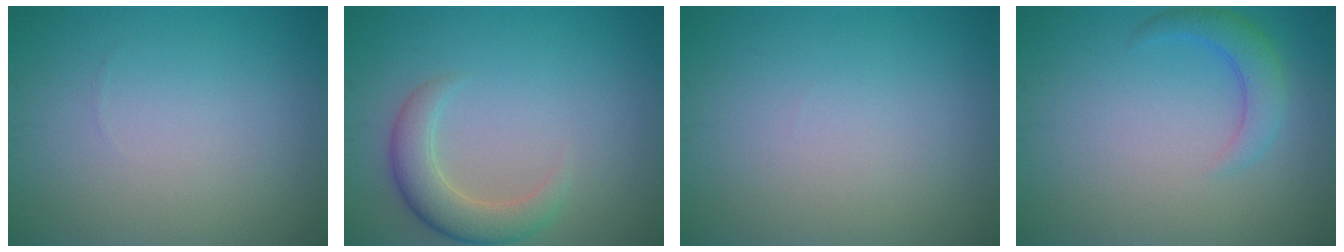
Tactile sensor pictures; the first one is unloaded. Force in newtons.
{"total": 3.9, "press": 3.9, "slide": 0.1}
{"total": 0.0}
{"total": 2.6, "press": 2.6, "slide": 0.2}